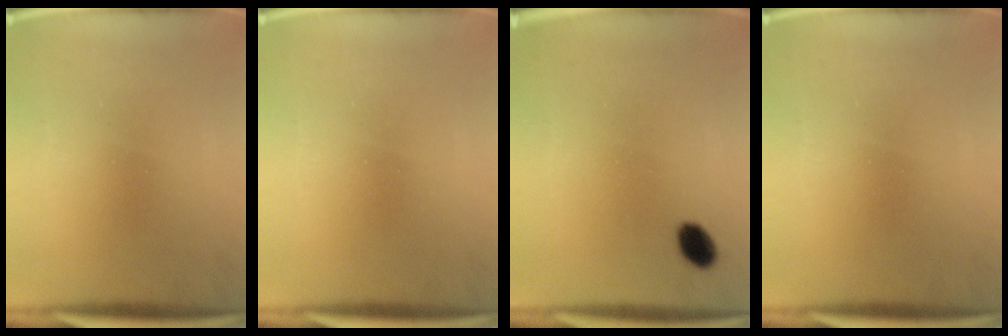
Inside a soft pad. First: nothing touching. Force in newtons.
{"total": 0.0}
{"total": 3.7}
{"total": 0.0}